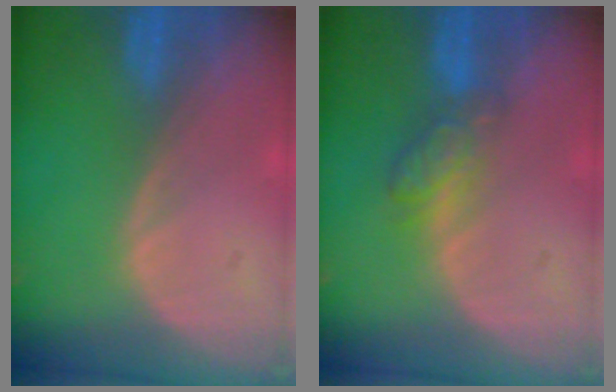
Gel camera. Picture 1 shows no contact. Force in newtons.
{"total": 4.1, "press": 4.1, "slide": 0.4}